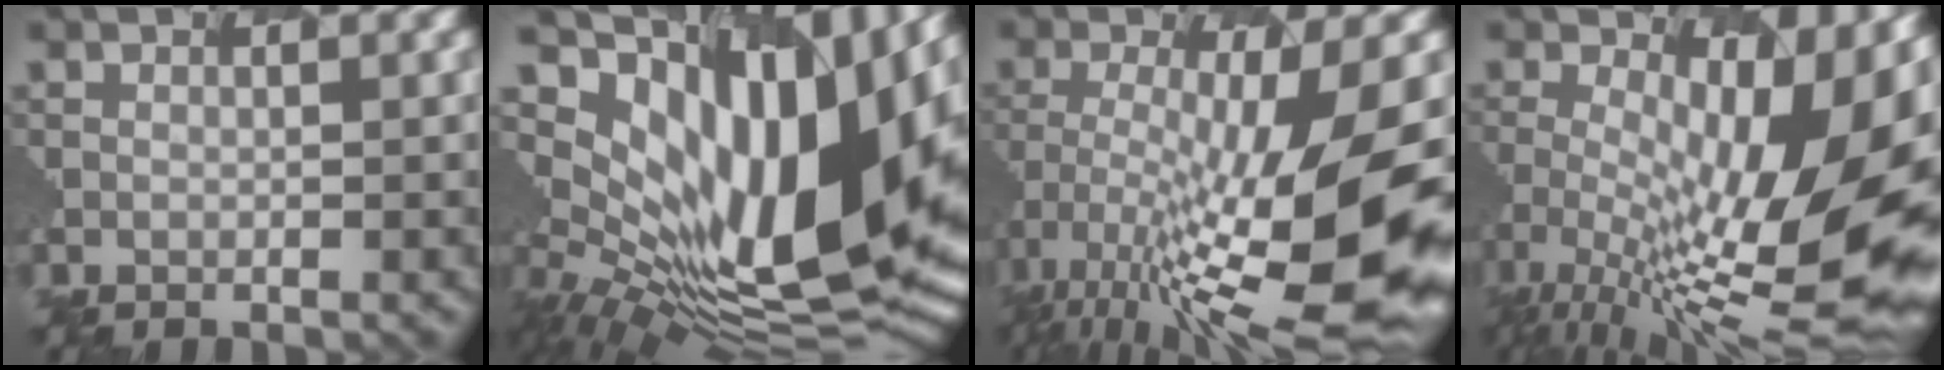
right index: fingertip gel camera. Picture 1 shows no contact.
{"total": 15.2, "force": [4.1, 7.5, 12.5], "torque": [-0.207, 0.011, 0.065]}
{"total": 14.0, "force": [-5.0, 3.4, 12.7], "torque": [-0.226, -0.019, -0.083]}
{"total": 14.4, "force": [-0.8, 5.4, 13.4], "torque": [-0.200, -0.014, -0.006]}